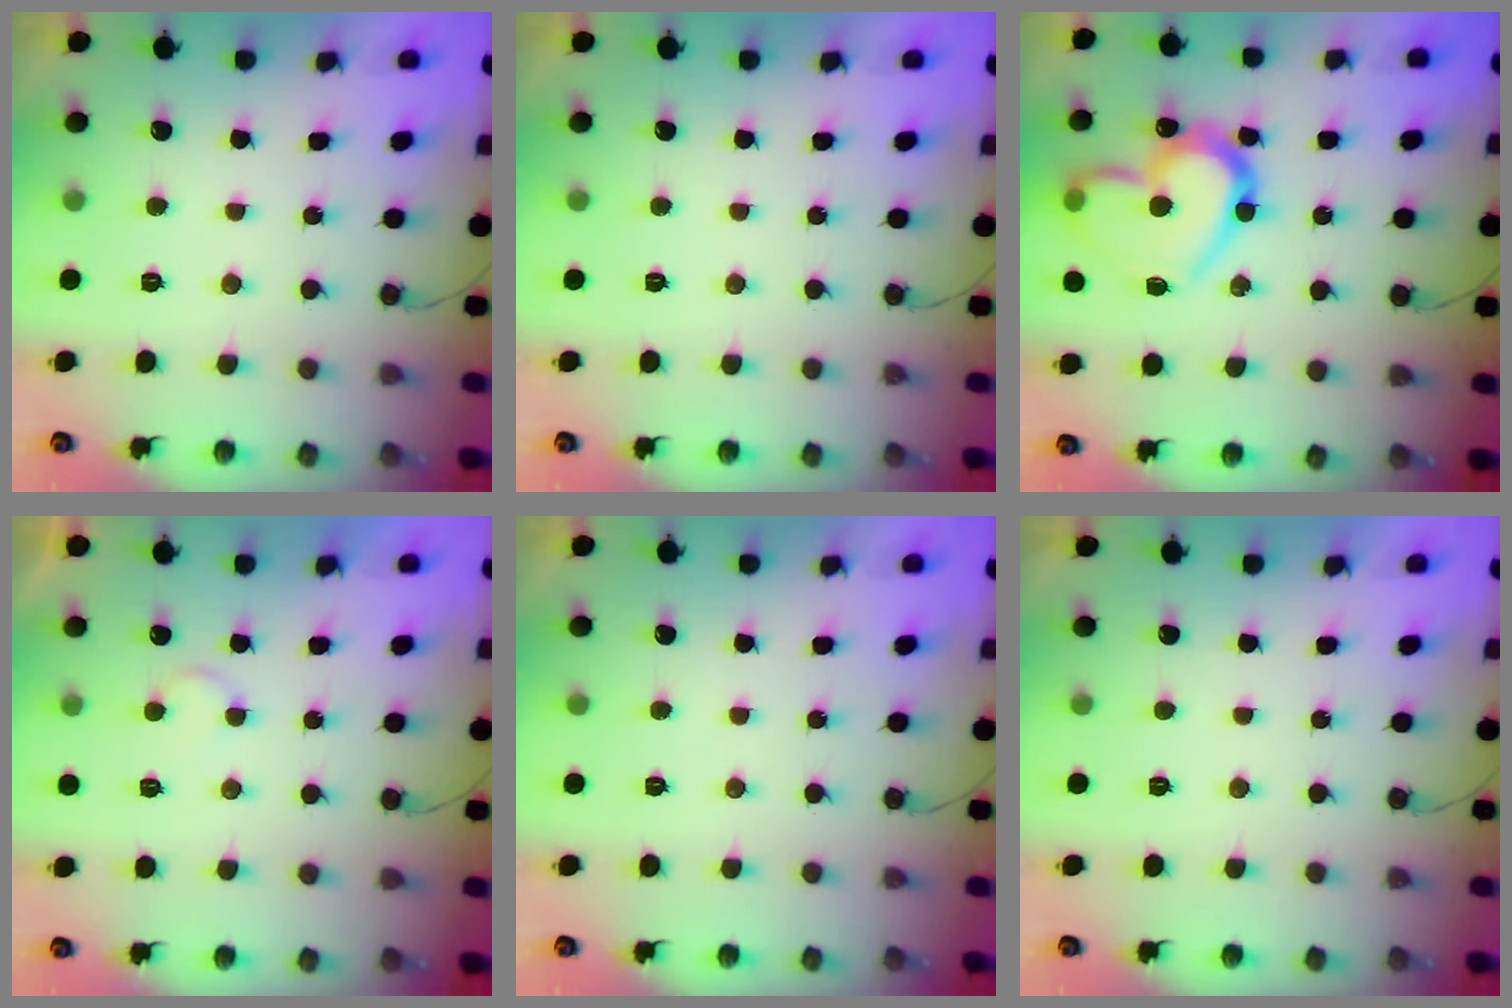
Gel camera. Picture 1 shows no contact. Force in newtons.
{"total": 0.0}
{"total": 19.1, "press": 18.9, "slide": 2.7}
{"total": 3.6, "press": 3.6, "slide": 0.3}
{"total": 0.0}
{"total": 1.7, "press": 1.7, "slide": 0.0}